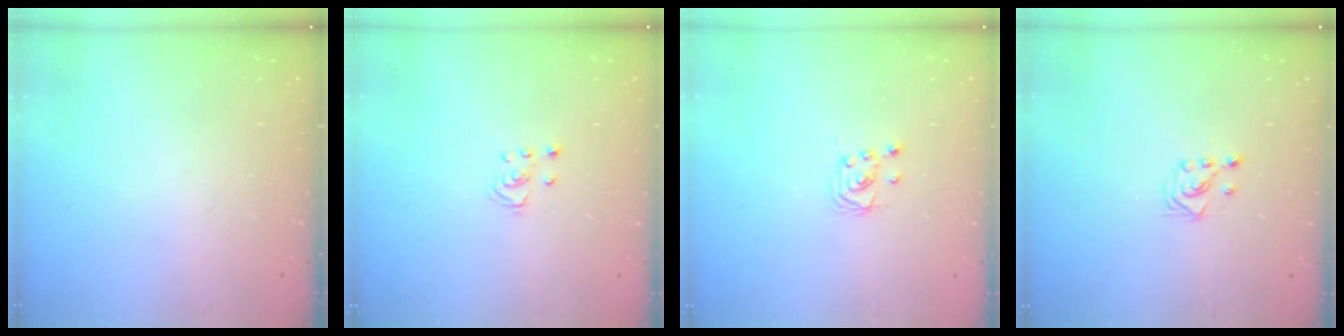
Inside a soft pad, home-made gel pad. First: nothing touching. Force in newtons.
{"total": 2.5, "press": 2.5, "slide": 0.2}
{"total": 2.4, "press": 2.4, "slide": 0.2}
{"total": 2.9, "press": 2.7, "slide": 1.0}